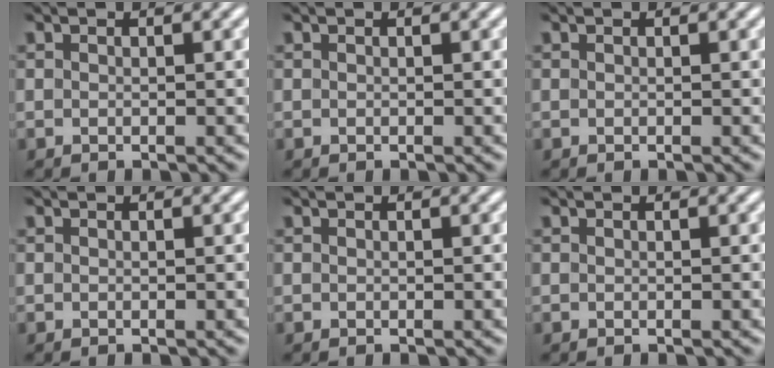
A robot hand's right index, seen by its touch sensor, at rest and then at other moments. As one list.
[{"total": 0.0}, {"total": 0.0}, {"total": 0.0}, {"total": 0.0}, {"total": 0.0}]